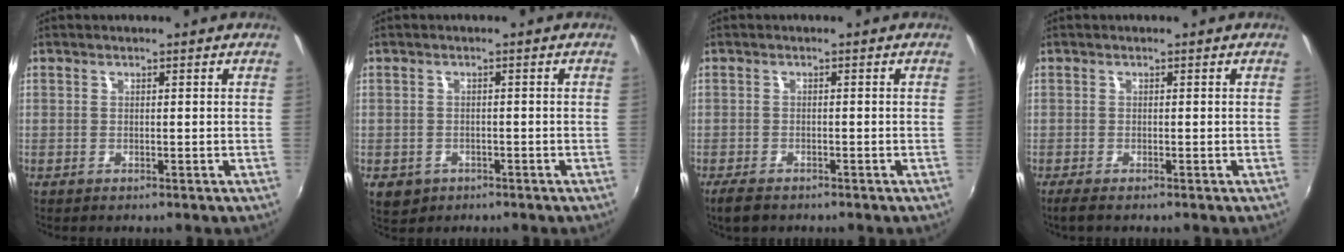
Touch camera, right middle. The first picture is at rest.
{"total": 4.3, "force": [-2.0, 3.4, 1.8], "torque": [-0.041, -0.007, -0.024]}
{"total": 3.4, "force": [-2.7, 1.3, 1.7], "torque": [-0.045, -0.010, -0.051]}
{"total": 1.8, "force": [-1.3, 0.1, 1.1], "torque": [-0.024, -0.006, -0.024]}